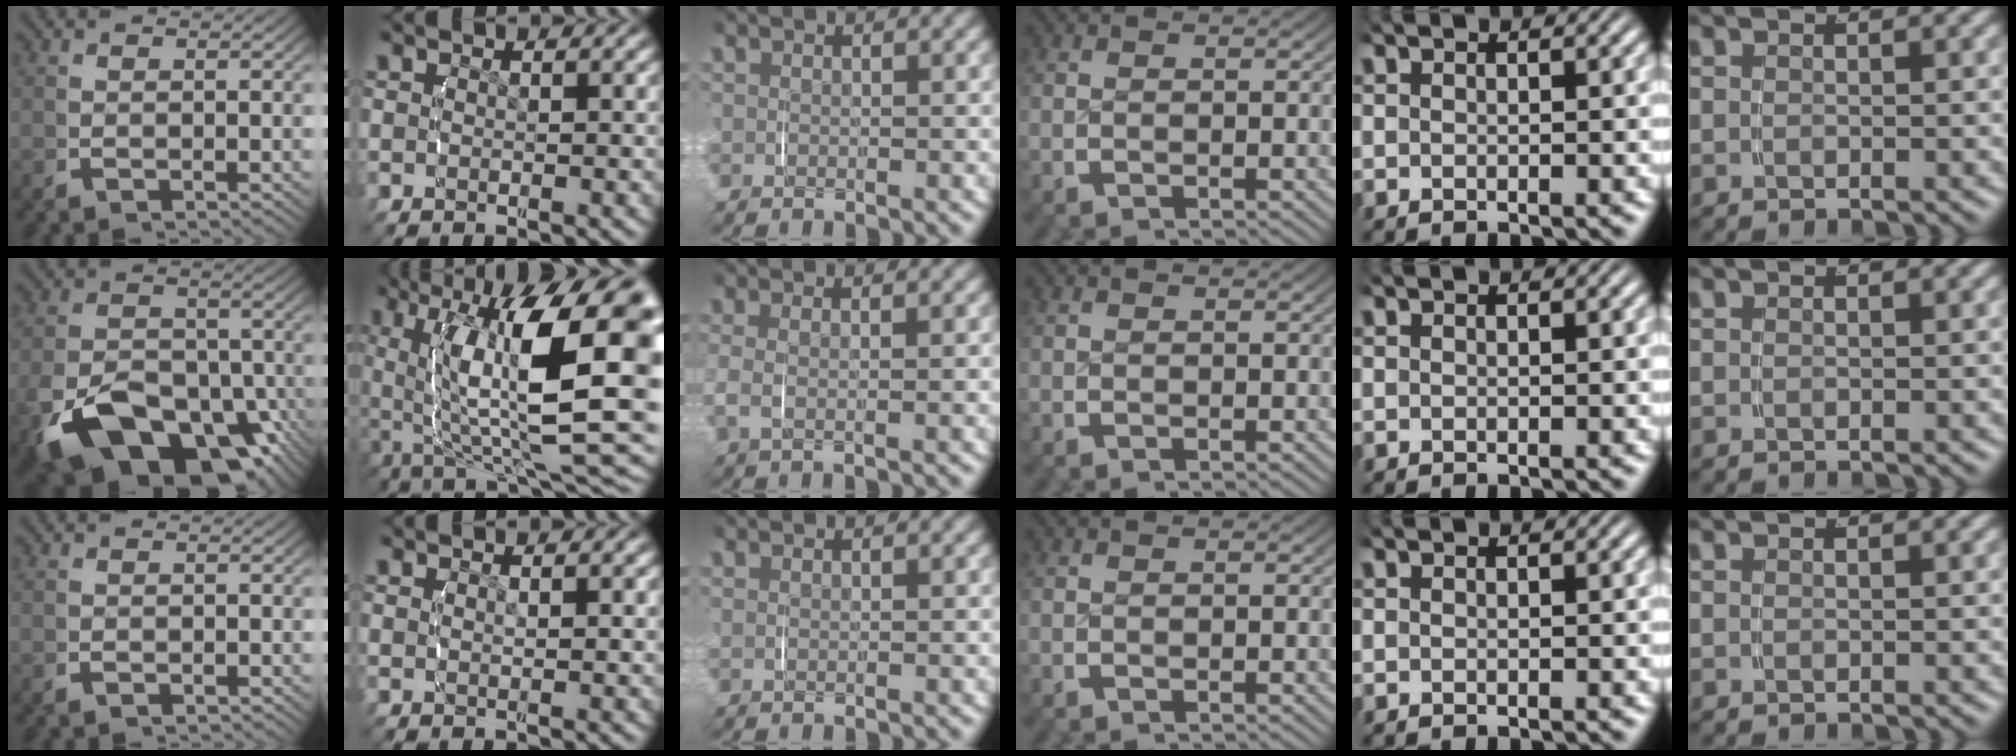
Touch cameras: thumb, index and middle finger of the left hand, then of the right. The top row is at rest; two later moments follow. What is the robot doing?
{"motion": "lift_and_place", "object": "ethernet cable"}